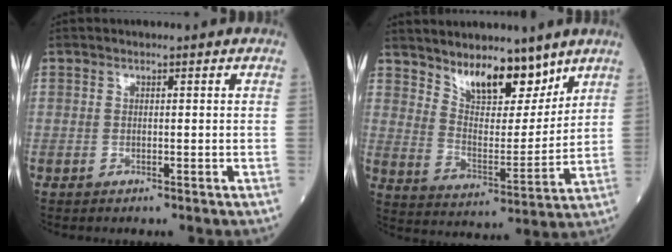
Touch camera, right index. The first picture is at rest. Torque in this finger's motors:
{"motor_torque": [-0.04, 0.59, 0.05, 0.00]}